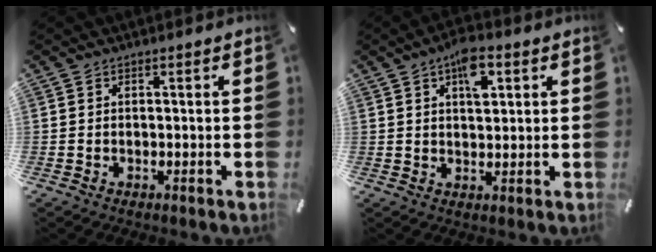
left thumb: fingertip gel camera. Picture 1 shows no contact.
{"total": 7.2, "force": [3.1, 3.7, 5.3], "torque": [-0.080, -0.004, 0.050]}